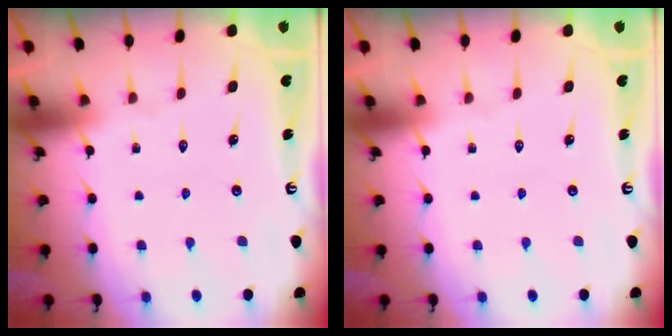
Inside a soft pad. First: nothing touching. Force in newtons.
{"total": 0.0}